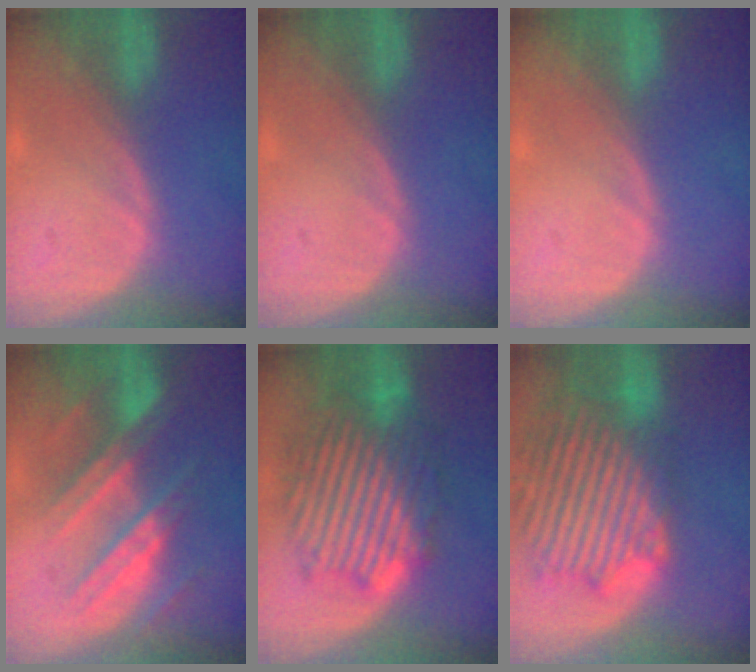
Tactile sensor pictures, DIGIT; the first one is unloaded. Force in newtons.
{"total": 0.0}
{"total": 0.0}
{"total": 8.6, "press": 8.1, "slide": 2.7}
{"total": 11.7, "press": 11.7, "slide": 0.8}
{"total": 14.4, "press": 12.2, "slide": 7.6}